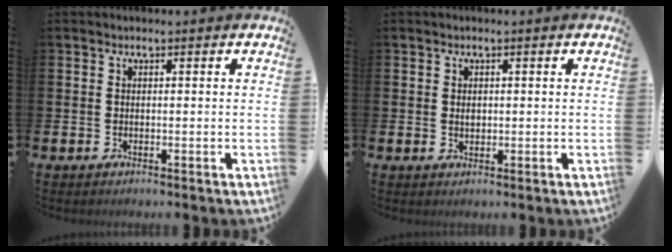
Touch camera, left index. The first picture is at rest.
{"total": 1.0, "force": [0.3, 0.7, 0.6], "torque": [0.003, -0.001, 0.002]}